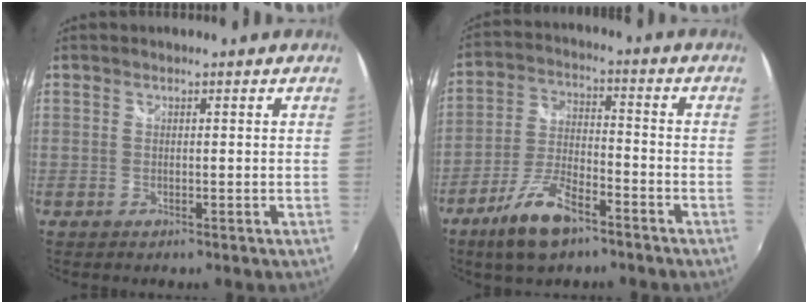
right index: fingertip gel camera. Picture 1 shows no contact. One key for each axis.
{"total": 11.3, "fx": -7.4, "fy": 4.1, "fz": 7.5, "tx": -0.166, "ty": -0.006, "tz": -0.137}